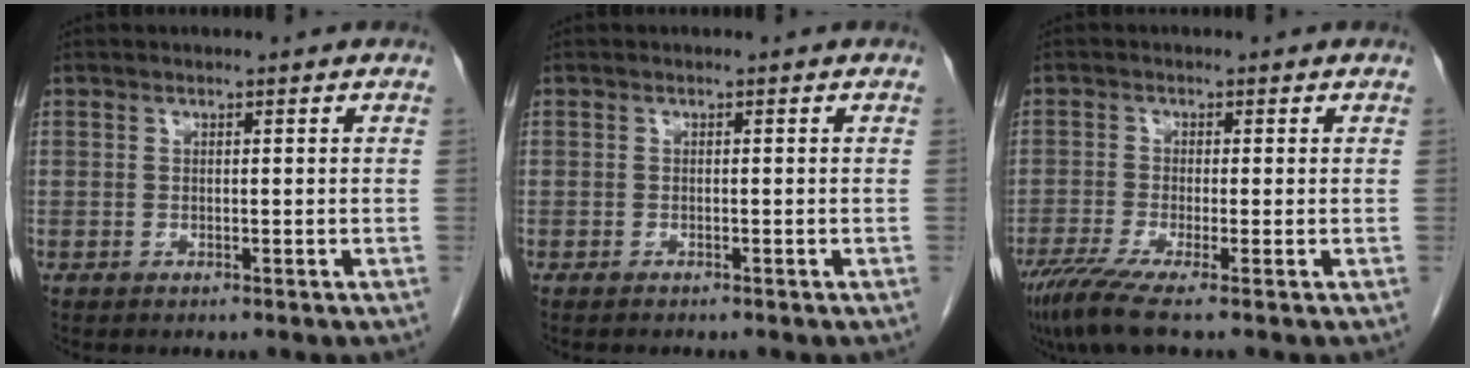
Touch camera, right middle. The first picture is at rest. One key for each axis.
{"total": 0.6, "fx": -0.5, "fy": 0.1, "fz": 0.2, "tx": -0.009, "ty": -0.001, "tz": -0.008}
{"total": 6.3, "fx": -4.4, "fy": -0.3, "fz": 4.4, "tx": -0.080, "ty": -0.020, "tz": -0.083}